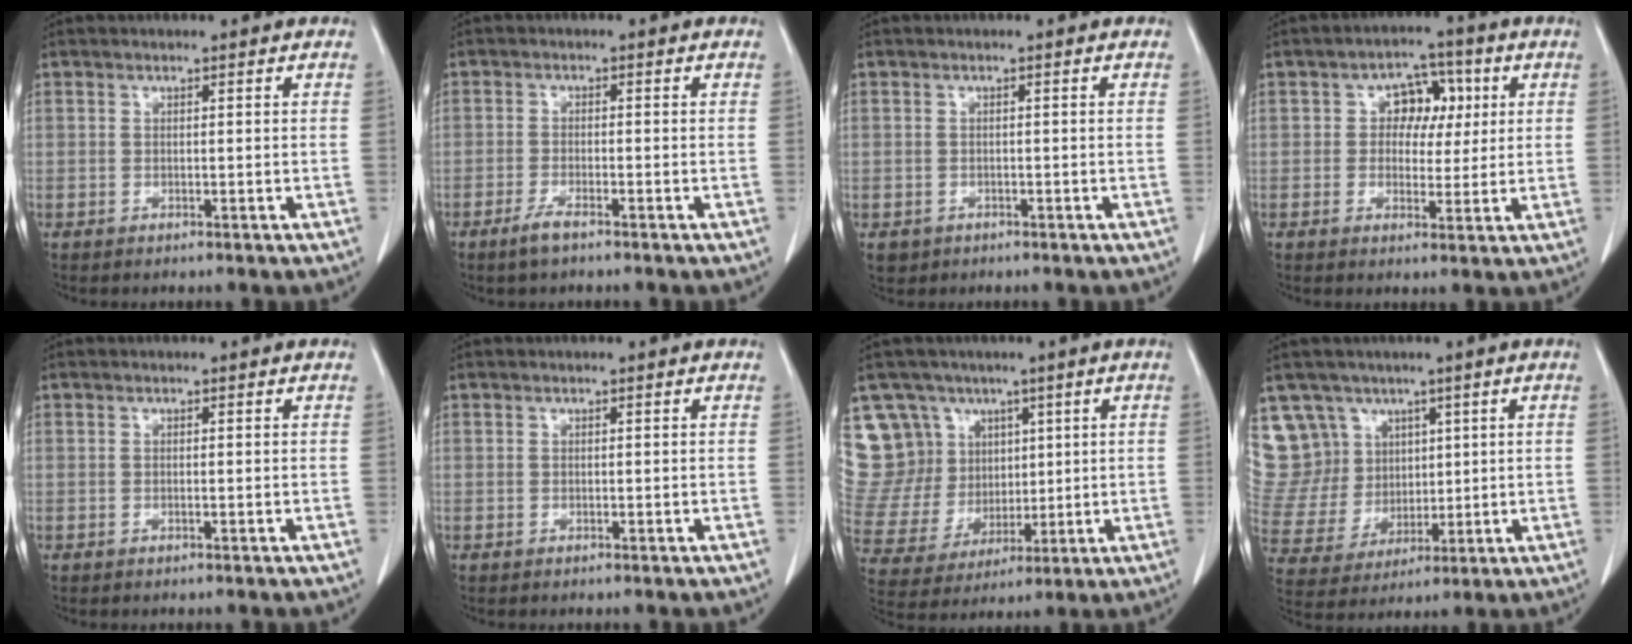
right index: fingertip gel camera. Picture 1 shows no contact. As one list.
[{"total": 2.9, "force": [-2.1, 0.4, 1.9], "torque": [-0.045, -0.004, -0.041]}, {"total": 1.7, "force": [-0.8, 1.4, 0.4], "torque": [-0.009, 0.002, -0.007]}, {"total": 6.1, "force": [1.3, 4.4, 4.0], "torque": [-0.050, 0.020, 0.020]}, {"total": 0.0}, {"total": 0.0}, {"total": 16.8, "force": [8.6, 13.9, 3.8], "torque": [-0.121, 0.070, 0.193]}, {"total": 12.8, "force": [7.4, 10.3, 1.5], "torque": [-0.062, 0.051, 0.173]}]